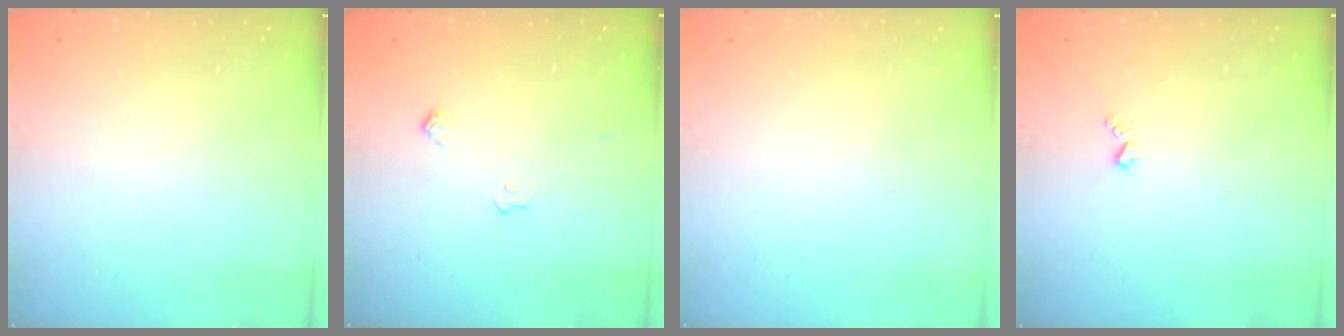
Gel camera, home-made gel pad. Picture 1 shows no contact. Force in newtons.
{"total": 4.0, "press": 4.0, "slide": 0.6}
{"total": 0.0}
{"total": 3.7, "press": 3.6, "slide": 0.5}